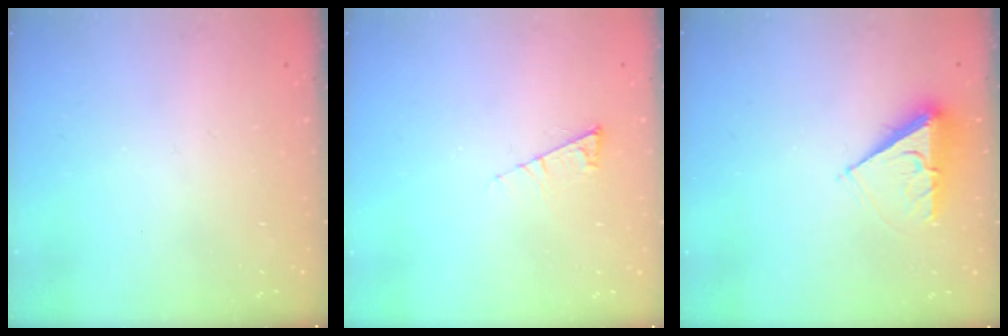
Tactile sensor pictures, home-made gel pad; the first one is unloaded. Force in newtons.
{"total": 5.5, "press": 5.4, "slide": 0.8}
{"total": 7.3, "press": 7.2, "slide": 0.9}